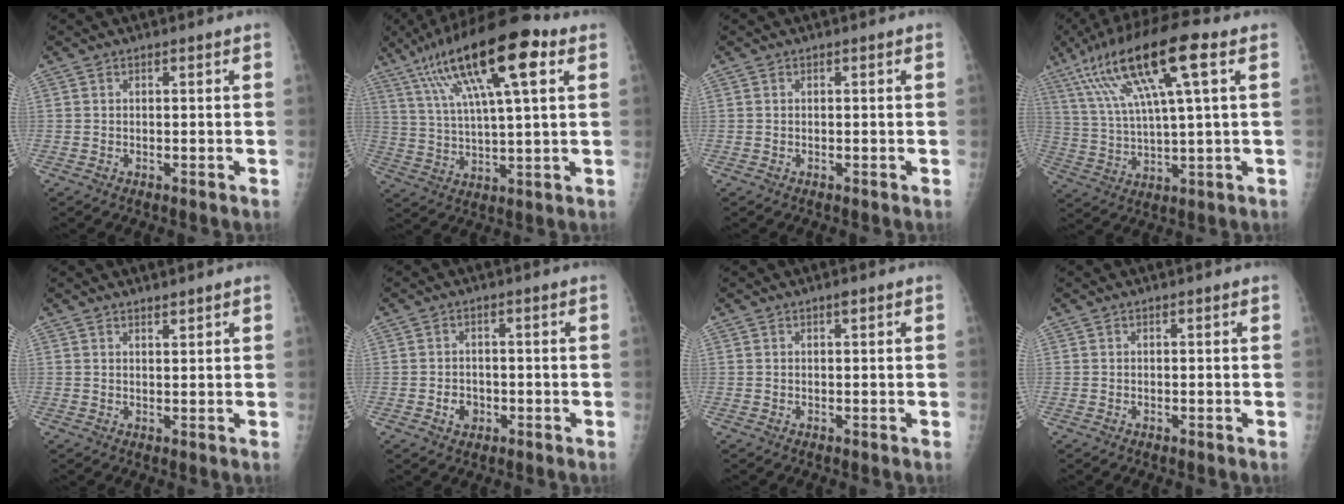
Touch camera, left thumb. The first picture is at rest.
{"total": 20.1, "force": [9.6, 5.1, 17.0], "torque": [-0.285, -0.003, 0.161]}
{"total": 0.0}
{"total": 17.6, "force": [7.6, 3.1, 15.5], "torque": [-0.300, 0.003, 0.135]}
{"total": 1.4, "force": [1.3, 0.2, 0.6], "torque": [-0.004, -0.011, 0.022]}
{"total": 2.9, "force": [-1.0, 2.4, 1.3], "torque": [-0.010, 0.005, -0.012]}
{"total": 0.8, "force": [0.4, 0.2, 0.6], "torque": [-0.009, 0.000, 0.007]}
{"total": 0.0}